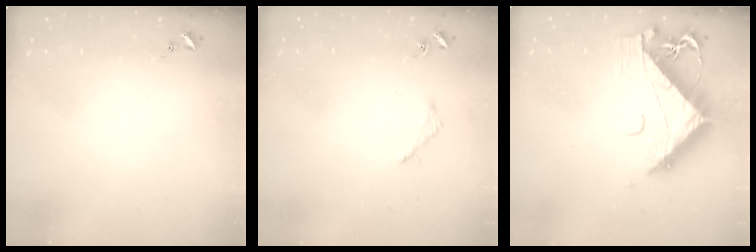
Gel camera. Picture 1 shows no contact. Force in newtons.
{"total": 1.6, "press": 1.6, "slide": 0.2}
{"total": 13.0, "press": 12.9, "slide": 1.3}